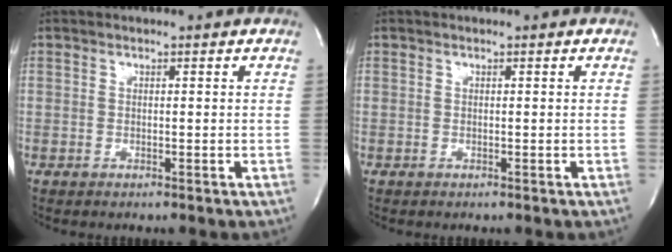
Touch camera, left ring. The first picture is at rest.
{"total": 0.0}